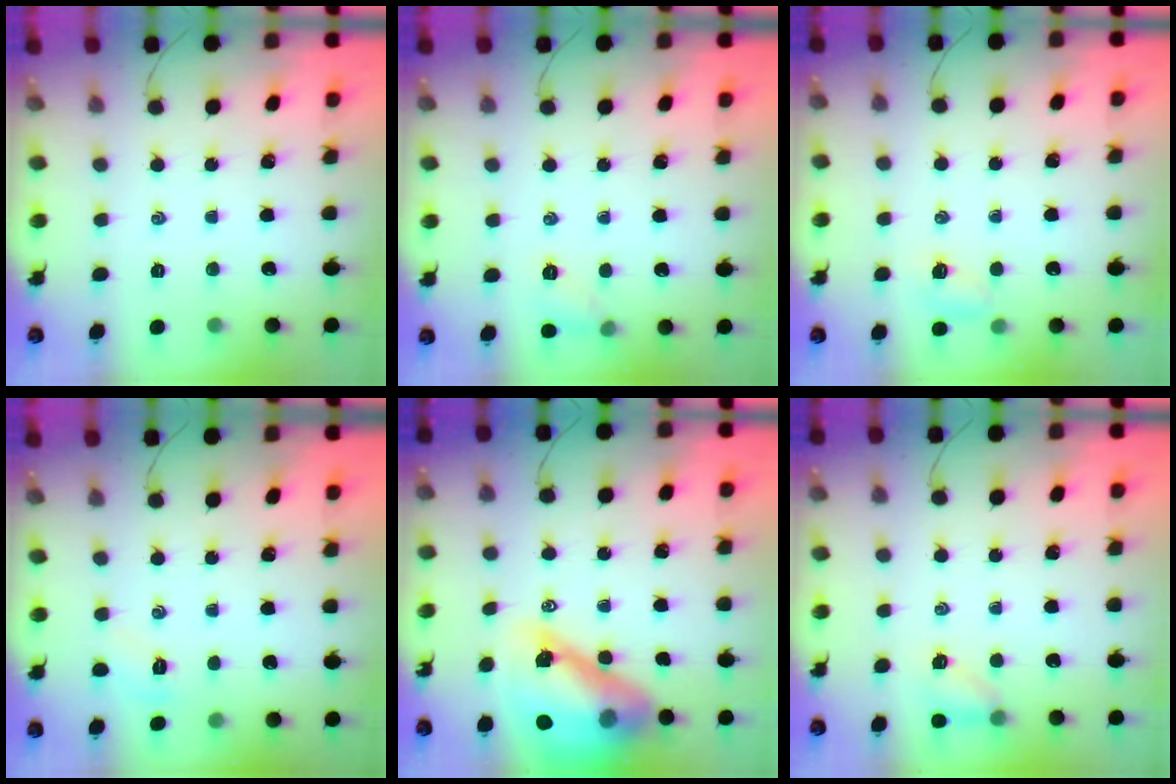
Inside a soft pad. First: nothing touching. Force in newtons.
{"total": 6.6, "press": 6.5, "slide": 1.3}
{"total": 5.3, "press": 5.1, "slide": 1.3}
{"total": 4.1, "press": 3.9, "slide": 1.1}
{"total": 19.6, "press": 18.8, "slide": 5.4}
{"total": 5.6, "press": 5.4, "slide": 1.7}